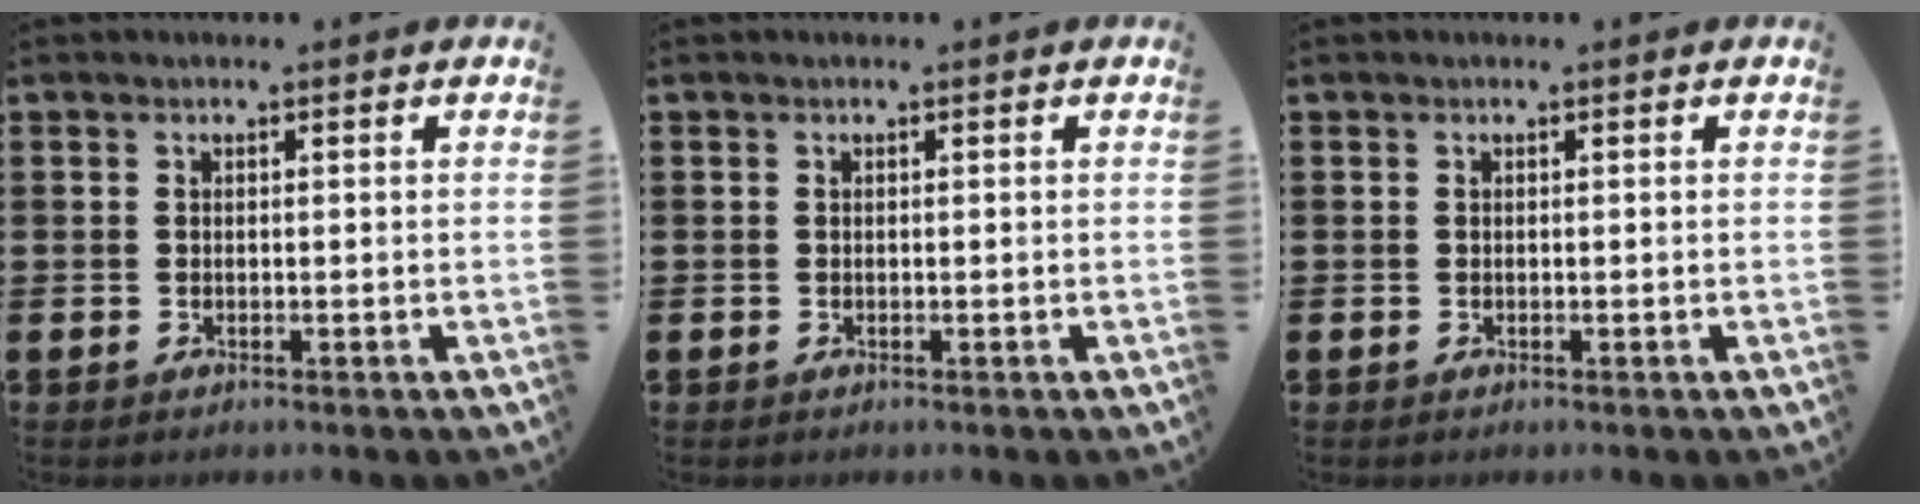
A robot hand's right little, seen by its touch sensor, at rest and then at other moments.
{"total": 0.0}
{"total": 0.0}